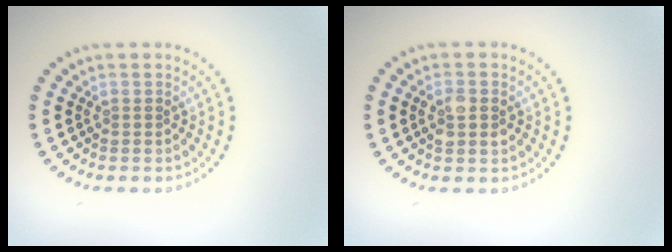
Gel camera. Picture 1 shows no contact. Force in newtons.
{"total": 2.0, "press": 2.0, "slide": 0.2}